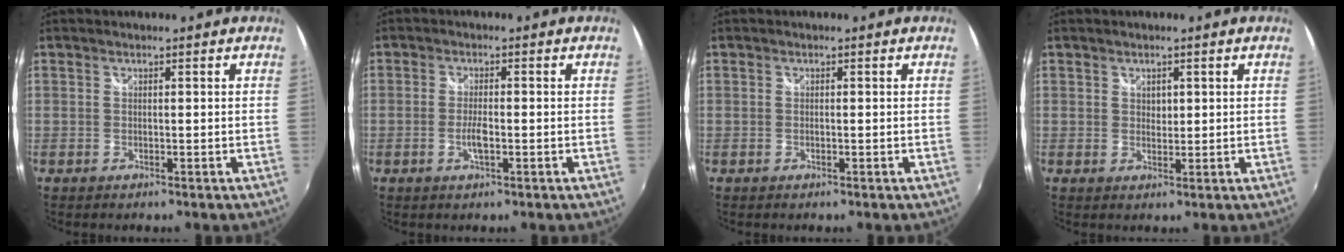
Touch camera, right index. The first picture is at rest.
{"total": 2.9, "force": [-1.0, 0.8, 2.7], "torque": [-0.056, -0.004, -0.018]}
{"total": 0.0}
{"total": 1.6, "force": [0.7, 1.3, 0.7], "torque": [-0.006, 0.002, 0.012]}